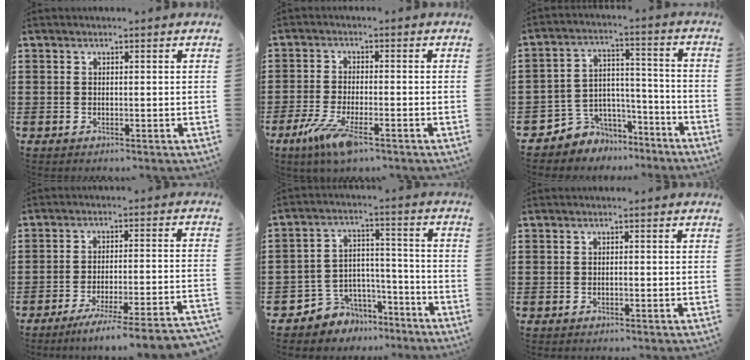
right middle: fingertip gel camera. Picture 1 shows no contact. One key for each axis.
{"total": 6.5, "fx": -3.4, "fy": 1.4, "fz": 5.3, "tx": -0.123, "ty": -0.020, "tz": -0.066}
{"total": 5.0, "fx": -4.1, "fy": 2.7, "fz": -0.5, "tx": -0.010, "ty": 0.006, "tz": -0.087}
{"total": 5.9, "fx": -5.1, "fy": -0.9, "fz": 2.9, "tx": -0.042, "ty": -0.020, "tz": -0.098}
{"total": 5.1, "fx": -4.4, "fy": 2.5, "fz": -0.6, "tx": -0.010, "ty": 0.005, "tz": -0.092}
{"total": 0.6, "fx": -0.4, "fy": 0.2, "fz": 0.4, "tx": -0.011, "ty": -0.002, "tz": -0.007}